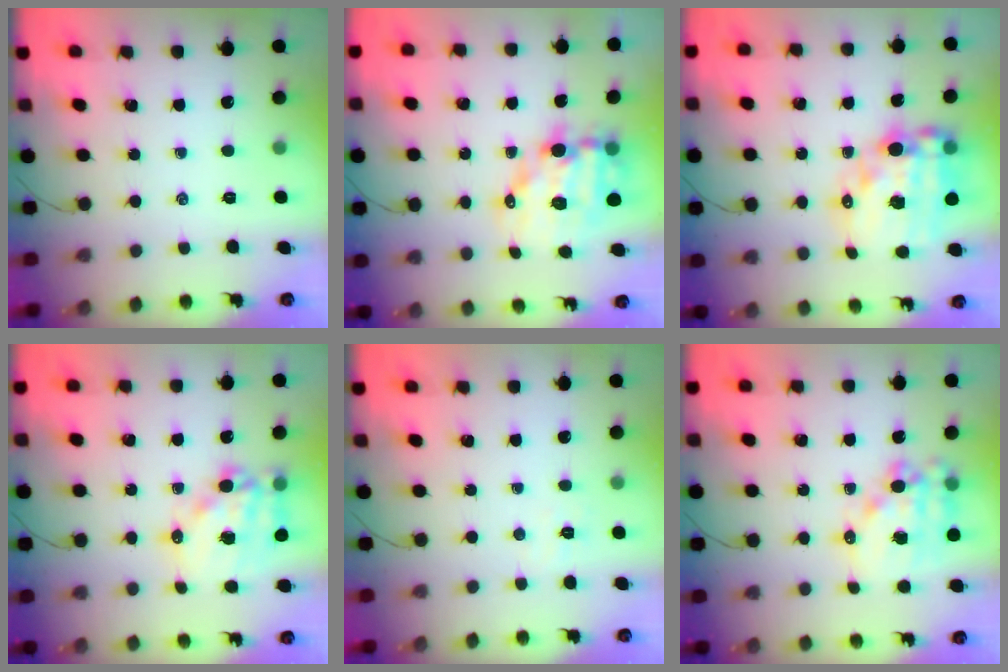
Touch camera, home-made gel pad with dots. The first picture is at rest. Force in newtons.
{"total": 12.6, "press": 12.2, "slide": 3.1}
{"total": 20.5, "press": 20.1, "slide": 4.4}
{"total": 15.1, "press": 14.6, "slide": 3.7}
{"total": 3.8, "press": 3.7, "slide": 0.8}
{"total": 15.1, "press": 14.7, "slide": 3.6}